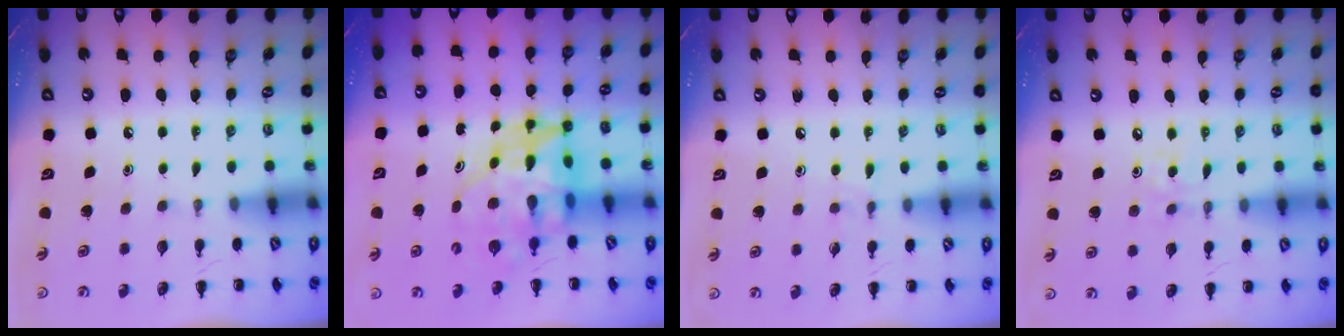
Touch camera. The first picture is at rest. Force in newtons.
{"total": 10.5, "press": 10.1, "slide": 3.0}
{"total": 4.7, "press": 4.4, "slide": 1.7}
{"total": 2.2, "press": 2.1, "slide": 0.6}